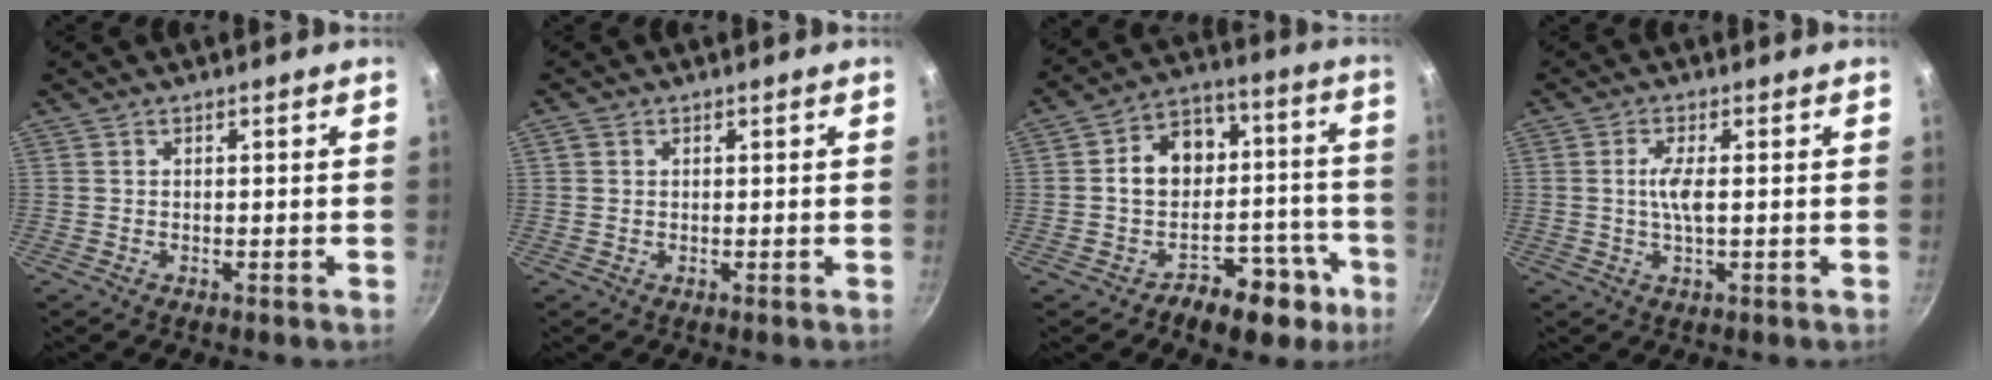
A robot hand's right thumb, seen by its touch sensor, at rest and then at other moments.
{"total": 1.3, "force": [0.4, 1.2, 0.6], "torque": [-0.011, 0.002, 0.005]}
{"total": 16.8, "force": [-6.0, 13.5, 8.0], "torque": [-0.025, 0.089, -0.070]}
{"total": 3.9, "force": [0.2, 0.9, 3.8], "torque": [-0.086, 0.002, 0.002]}